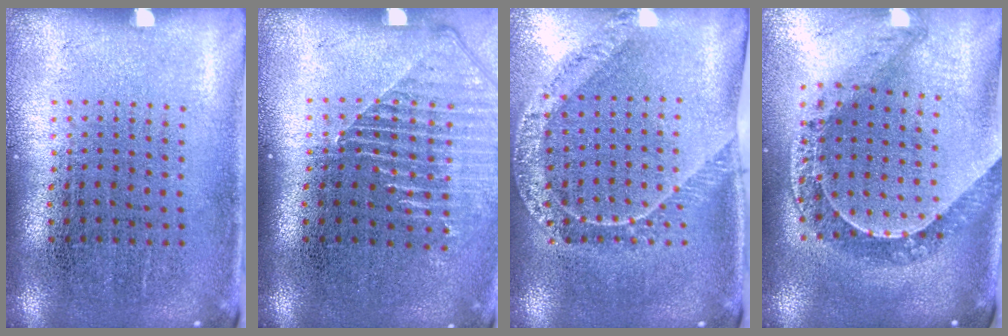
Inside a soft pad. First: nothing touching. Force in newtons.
{"total": 1.5, "press": 1.3, "slide": 0.6}
{"total": 1.4, "press": 1.4, "slide": 0.2}
{"total": 1.2, "press": 1.2, "slide": 0.2}